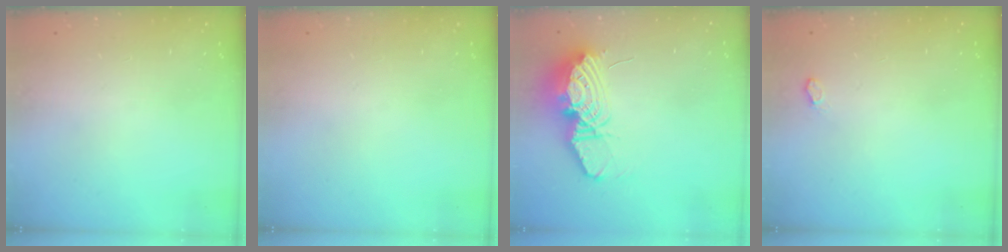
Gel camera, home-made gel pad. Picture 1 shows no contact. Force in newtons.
{"total": 0.0}
{"total": 15.2, "press": 15.1, "slide": 1.5}
{"total": 4.1, "press": 3.5, "slide": 2.1}